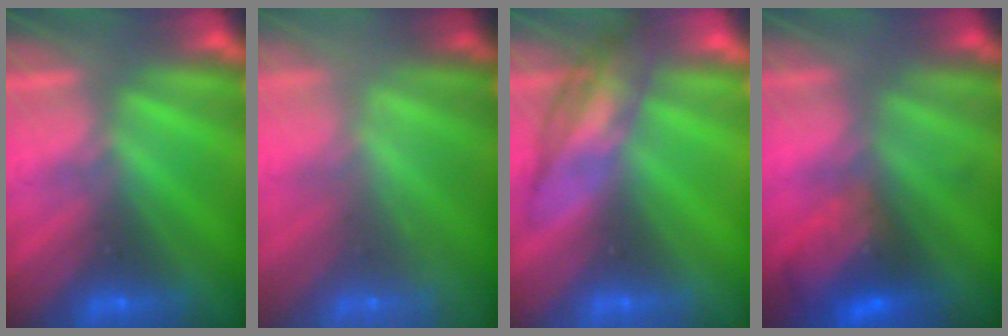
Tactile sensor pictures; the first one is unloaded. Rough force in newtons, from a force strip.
{"total": 7.0}
{"total": 2.6}
{"total": 7.9}